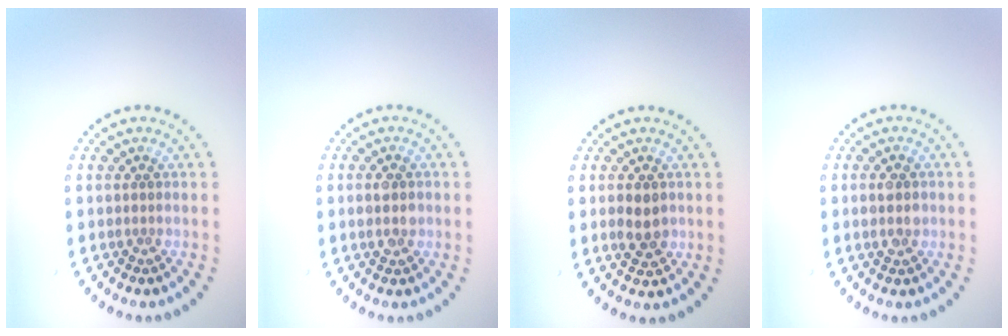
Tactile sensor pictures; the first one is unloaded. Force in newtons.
{"total": 2.4, "press": 2.4, "slide": 0.1}
{"total": 2.6, "press": 2.6, "slide": 0.1}
{"total": 2.4, "press": 2.4, "slide": 0.1}